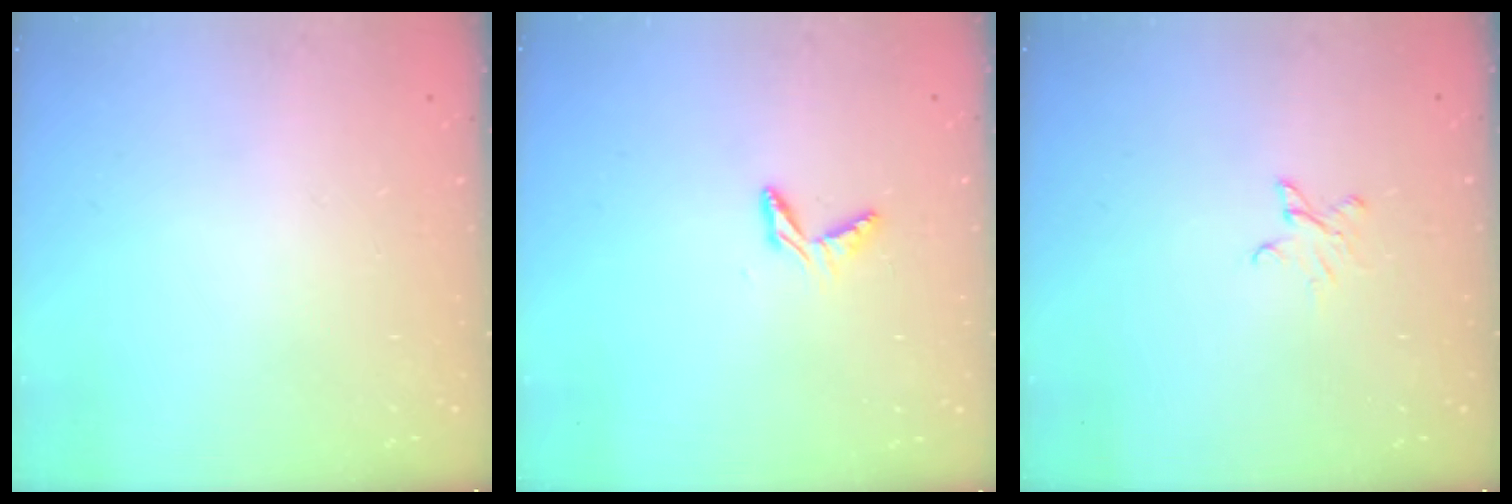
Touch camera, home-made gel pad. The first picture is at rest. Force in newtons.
{"total": 5.1, "press": 5.1, "slide": 0.5}
{"total": 2.8, "press": 2.8, "slide": 0.3}